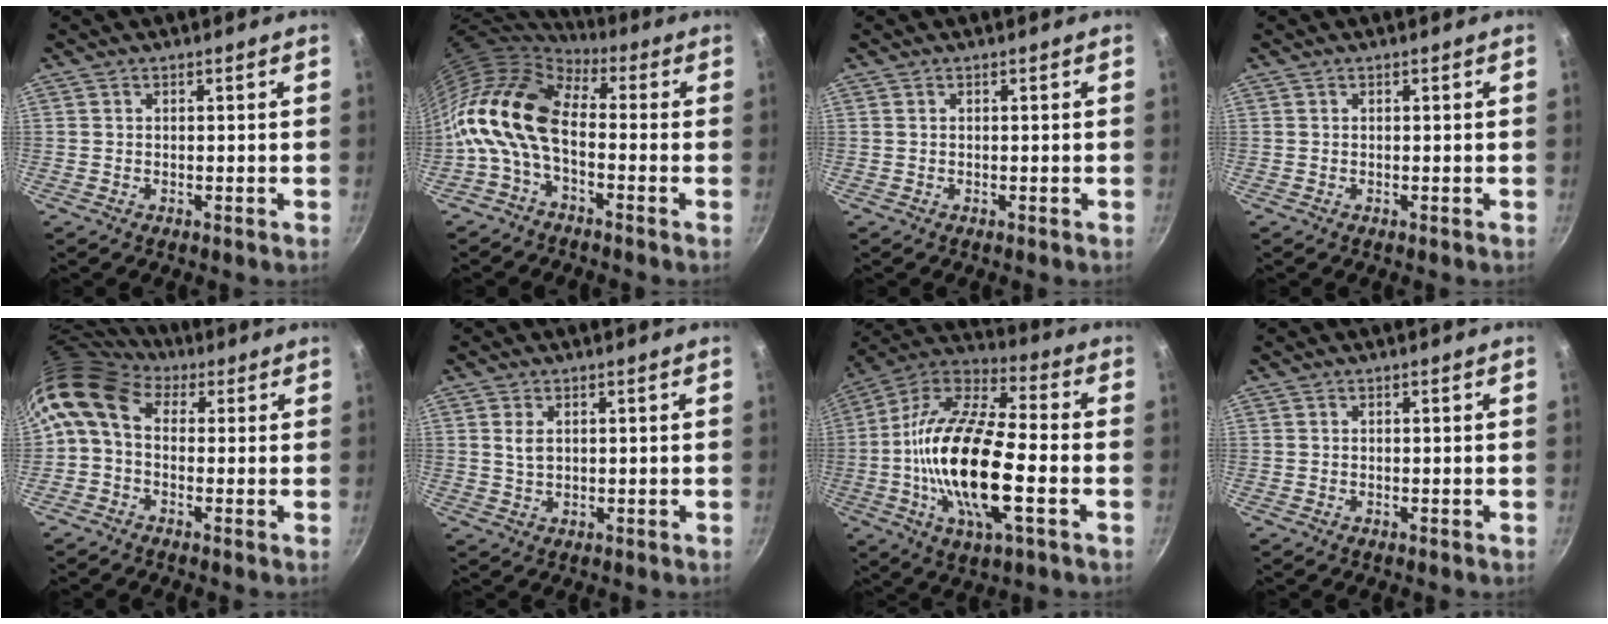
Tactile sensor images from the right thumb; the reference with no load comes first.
{"total": 12.8, "force": [-1.8, 7.1, 10.5], "torque": [-0.192, 0.026, -0.052]}
{"total": 0.0}
{"total": 0.0}
{"total": 9.9, "force": [2.1, 6.9, 6.7], "torque": [-0.123, 0.024, 0.018]}
{"total": 2.7, "force": [0.8, 1.7, 1.9], "torque": [-0.034, -0.006, 0.017]}
{"total": 23.3, "force": [-3.9, 8.7, 21.3], "torque": [-0.409, 0.024, -0.091]}
{"total": 0.0}